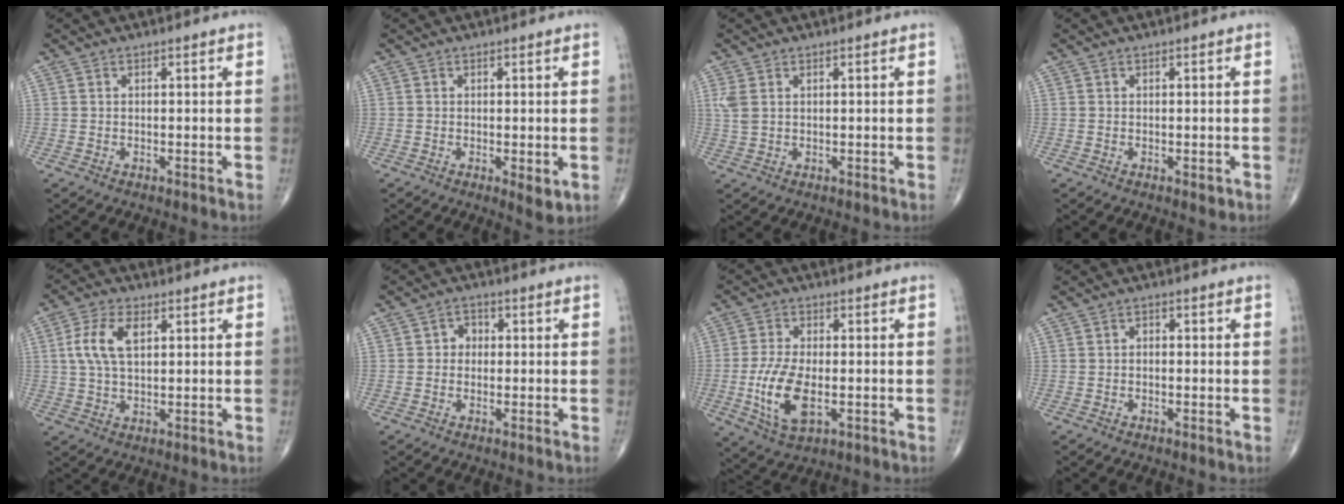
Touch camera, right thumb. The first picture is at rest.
{"total": 3.0, "force": [-0.6, 1.1, 2.7], "torque": [-0.036, -0.009, -0.009]}
{"total": 2.6, "force": [0.9, 1.5, 1.9], "torque": [-0.056, 0.009, 0.026]}
{"total": 0.9, "force": [-0.3, 0.5, 0.7], "torque": [-0.003, -0.001, -0.004]}
{"total": 7.7, "force": [2.0, 4.0, 6.2], "torque": [-0.131, 0.008, 0.038]}
{"total": 2.9, "force": [0.1, 2.5, 1.4], "torque": [0.001, 0.012, -0.007]}
{"total": 10.5, "force": [-2.2, 5.1, 8.9], "torque": [-0.181, -0.004, -0.037]}
{"total": 1.0, "force": [-0.2, 0.7, 0.7], "torque": [-0.002, 0.005, -0.008]}